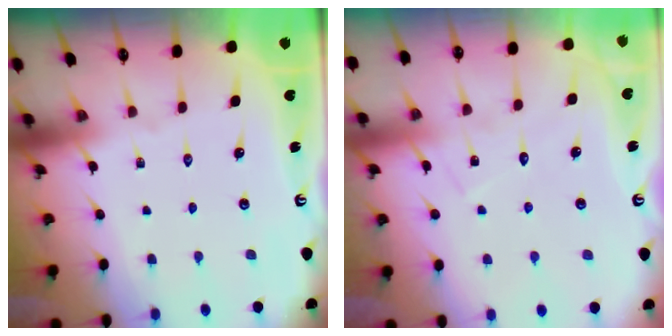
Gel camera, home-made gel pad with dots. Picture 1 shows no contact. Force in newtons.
{"total": 6.8, "press": 6.8, "slide": 0.4}